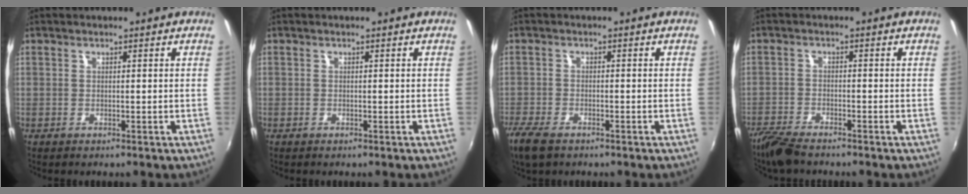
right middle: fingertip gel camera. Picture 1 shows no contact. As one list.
[{"total": 0.0}, {"total": 6.3, "force": [-4.5, 2.4, 3.7], "torque": [-0.100, -0.020, -0.089]}, {"total": 6.2, "force": [-5.4, 1.2, 2.8], "torque": [-0.078, -0.022, -0.104]}]